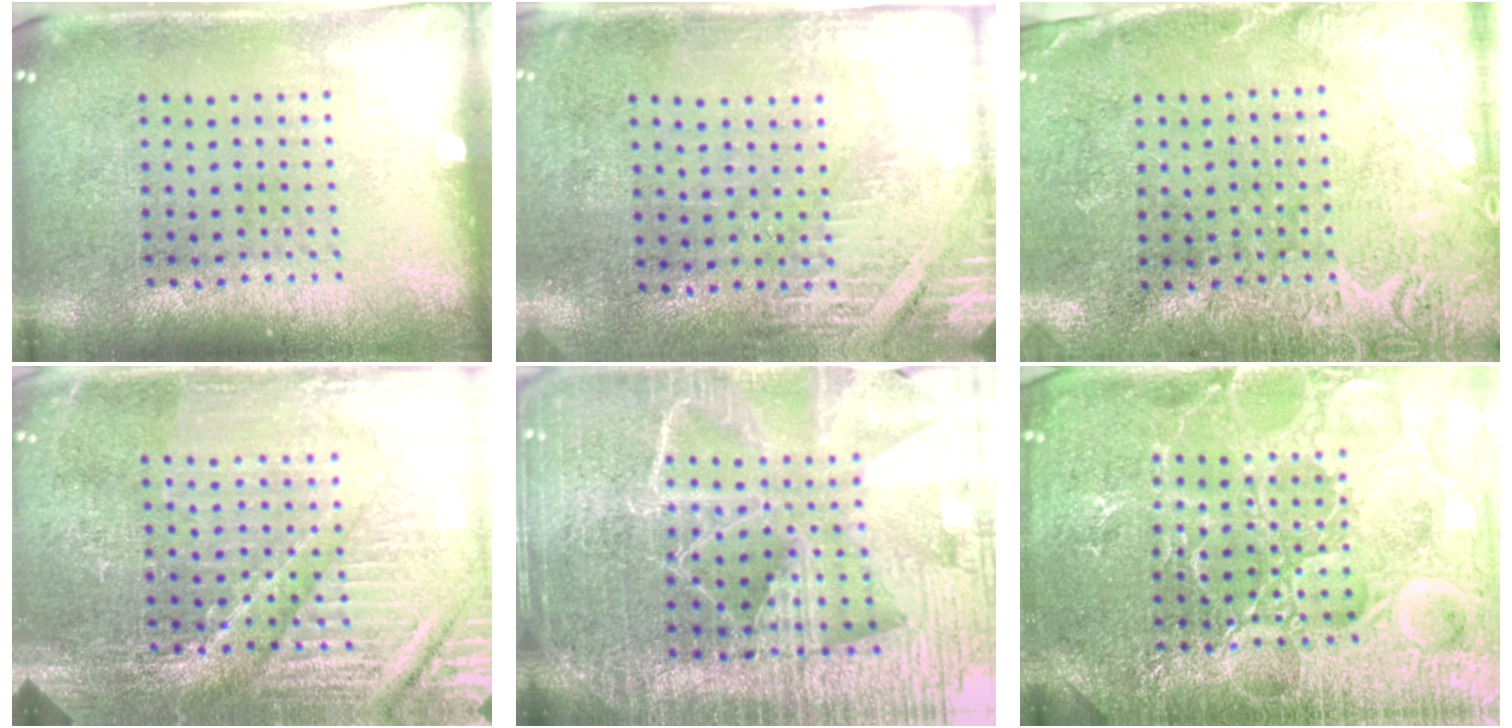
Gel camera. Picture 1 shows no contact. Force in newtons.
{"total": 2.9, "press": 2.5, "slide": 1.4}
{"total": 2.8, "press": 2.6, "slide": 0.9}
{"total": 4.8, "press": 4.6, "slide": 1.5}
{"total": 6.3, "press": 5.5, "slide": 3.1}
{"total": 7.4, "press": 7.4, "slide": 0.9}